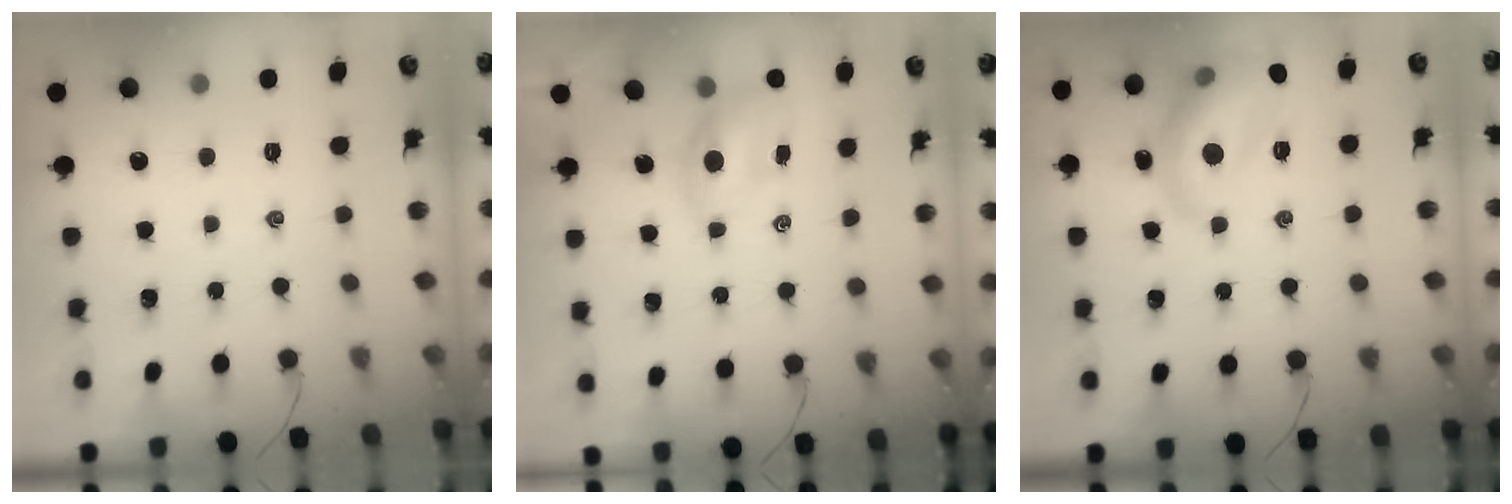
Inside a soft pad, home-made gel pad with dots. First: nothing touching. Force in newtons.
{"total": 5.3, "press": 5.2, "slide": 1.3}
{"total": 14.6, "press": 14.5, "slide": 1.5}